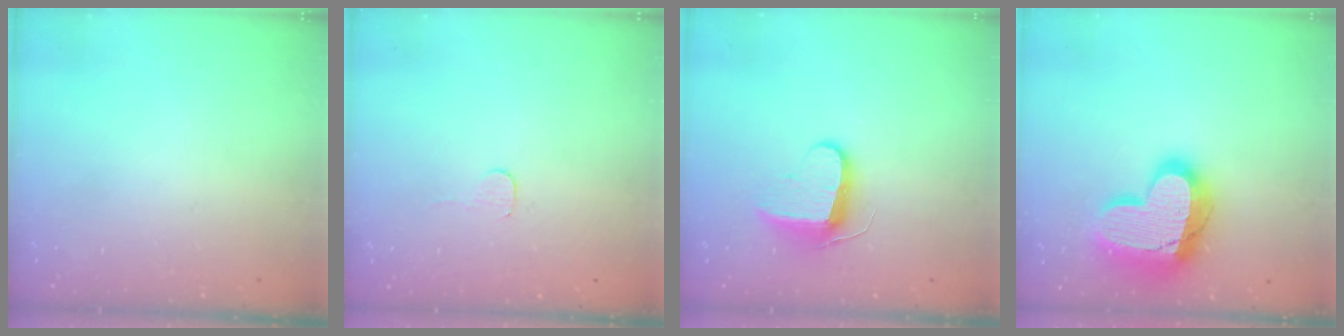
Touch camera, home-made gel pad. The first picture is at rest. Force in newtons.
{"total": 2.8, "press": 2.8, "slide": 0.2}
{"total": 9.2, "press": 9.2, "slide": 0.7}
{"total": 21.4, "press": 21.3, "slide": 1.7}